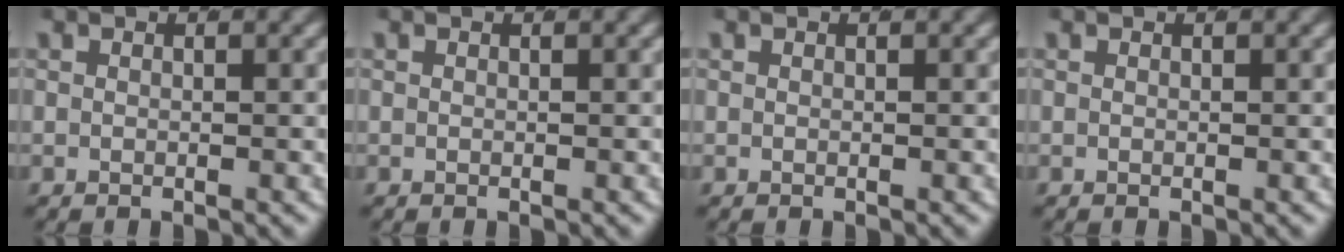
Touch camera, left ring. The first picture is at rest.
{"total": 0.0}
{"total": 0.0}
{"total": 0.0}